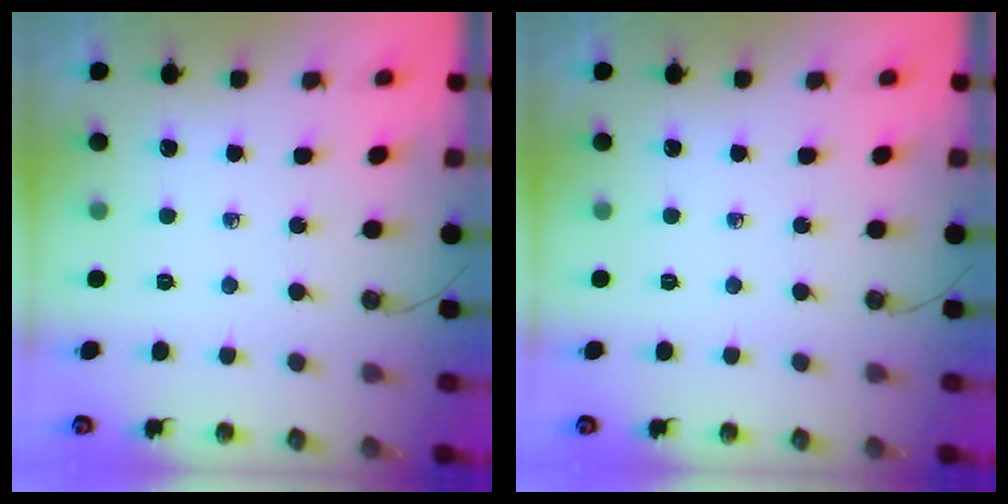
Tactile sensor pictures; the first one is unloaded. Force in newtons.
{"total": 0.0}